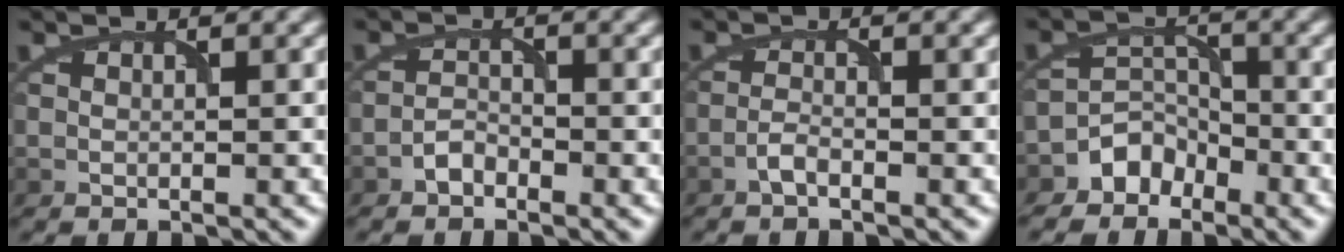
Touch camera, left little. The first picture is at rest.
{"total": 1.5, "force": [-1.3, 0.6, 0.4], "torque": [-0.003, 0.007, -0.025]}
{"total": 1.3, "force": [-1.1, 0.3, 0.7], "torque": [-0.013, 0.005, -0.022]}
{"total": 2.9, "force": [-2.3, 1.8, 0.0], "torque": [0.016, 0.011, -0.040]}